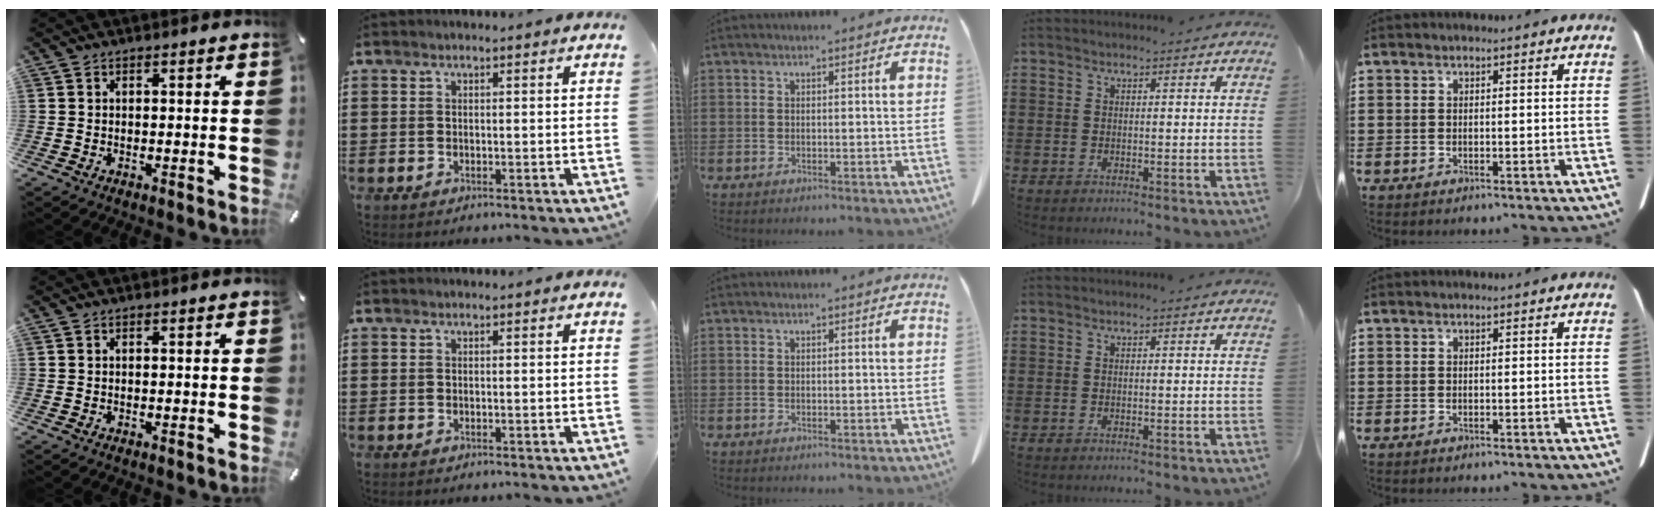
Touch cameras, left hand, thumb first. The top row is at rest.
{}